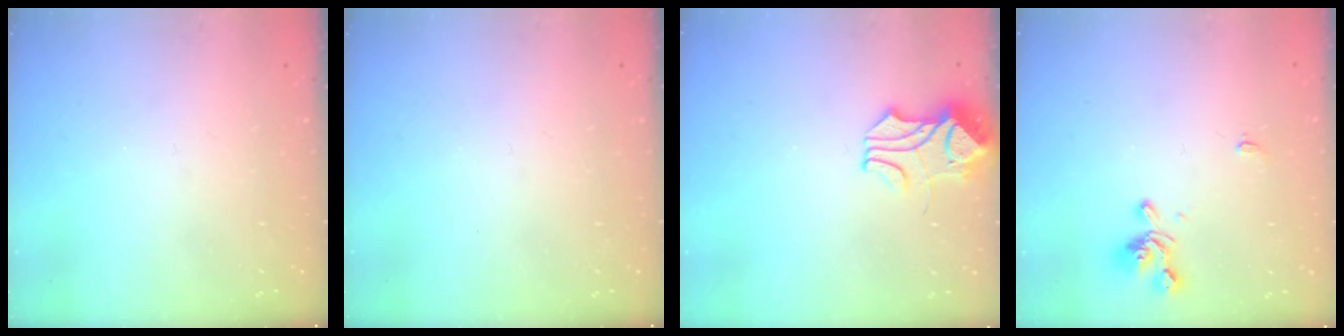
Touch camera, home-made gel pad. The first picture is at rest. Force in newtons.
{"total": 0.0}
{"total": 1.9, "press": 1.8, "slide": 0.7}
{"total": 4.8, "press": 4.7, "slide": 0.8}